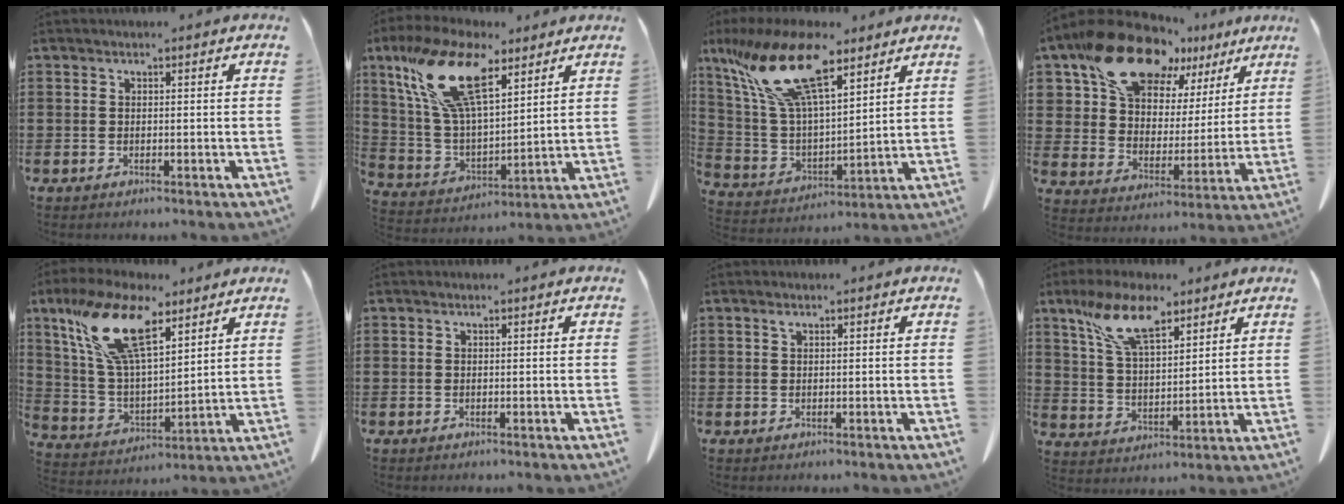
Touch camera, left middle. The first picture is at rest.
{"total": 16.8, "force": [9.9, 6.5, 11.9], "torque": [-0.278, -0.019, 0.173]}
{"total": 18.6, "force": [11.6, 6.3, 13.2], "torque": [-0.309, -0.036, 0.198]}
{"total": 17.7, "force": [13.7, 8.6, 7.1], "torque": [-0.172, -0.071, 0.252]}
{"total": 15.7, "force": [9.3, 5.9, 11.1], "torque": [-0.255, -0.016, 0.165]}
{"total": 0.0}
{"total": 0.7, "force": [0.4, 0.2, 0.5], "torque": [-0.012, 0.000, 0.008]}
{"total": 10.5, "force": [6.9, 4.1, 6.8], "torque": [-0.150, -0.004, 0.129]}